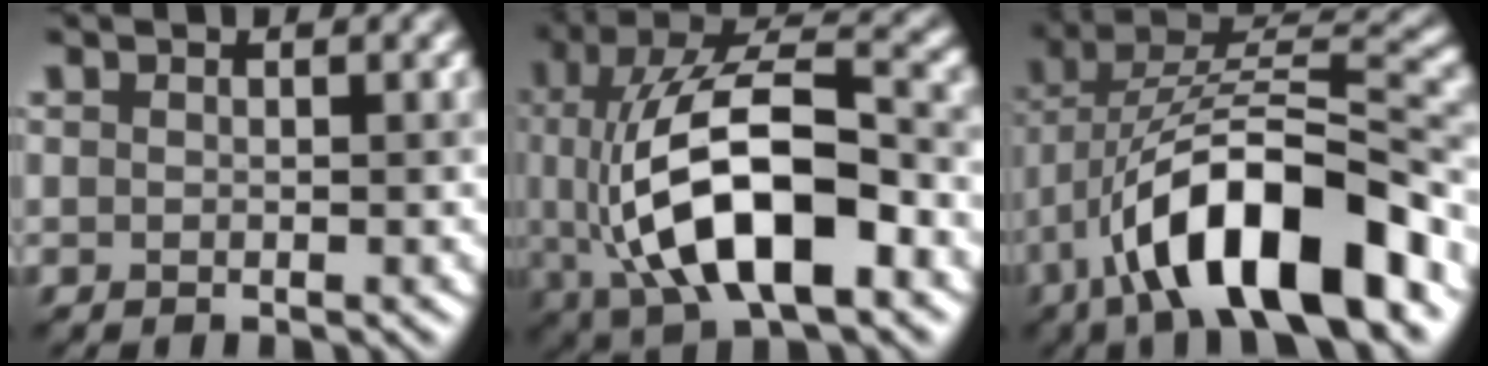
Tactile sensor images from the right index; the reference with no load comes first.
{"total": 12.6, "force": [-2.0, 5.5, 11.1], "torque": [-0.206, 0.004, -0.040]}
{"total": 12.8, "force": [-6.3, 4.3, 10.3], "torque": [-0.164, 0.019, -0.109]}